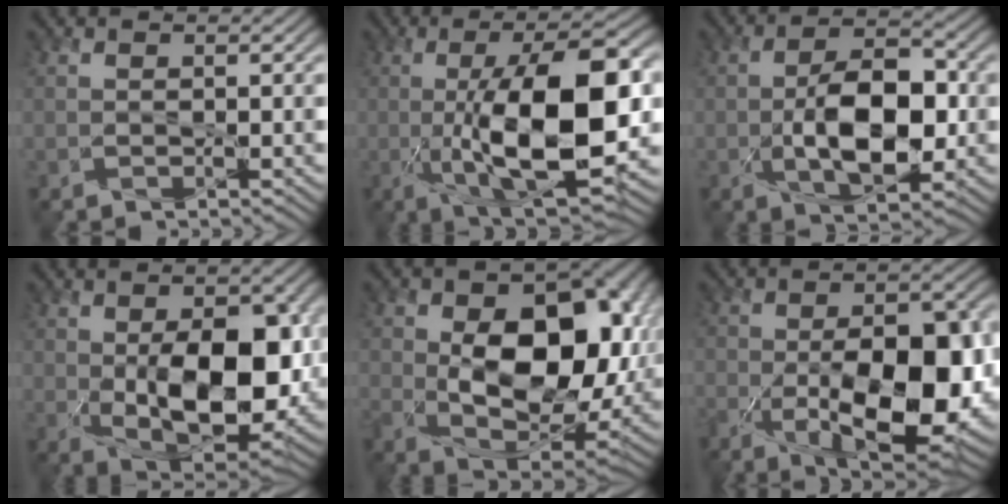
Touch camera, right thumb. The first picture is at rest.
{"total": 15.7, "force": [-1.8, 5.8, 14.5], "torque": [-0.229, 0.004, -0.032]}
{"total": 9.7, "force": [-1.6, 4.9, 8.3], "torque": [-0.148, -0.001, -0.026]}
{"total": 13.8, "force": [-0.9, 7.5, 11.6], "torque": [-0.178, -0.017, -0.002]}
{"total": 16.9, "force": [0.0, 11.2, 12.6], "torque": [-0.196, -0.039, 0.025]}
{"total": 16.5, "force": [-5.1, 7.5, 13.8], "torque": [-0.217, -0.021, -0.080]}